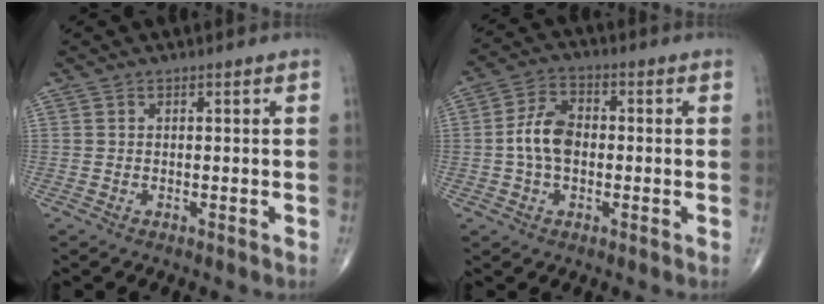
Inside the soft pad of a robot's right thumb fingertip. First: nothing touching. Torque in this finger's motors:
{"motor_torque": [0.42, 0.27, 0.86, -0.24, 0.08]}